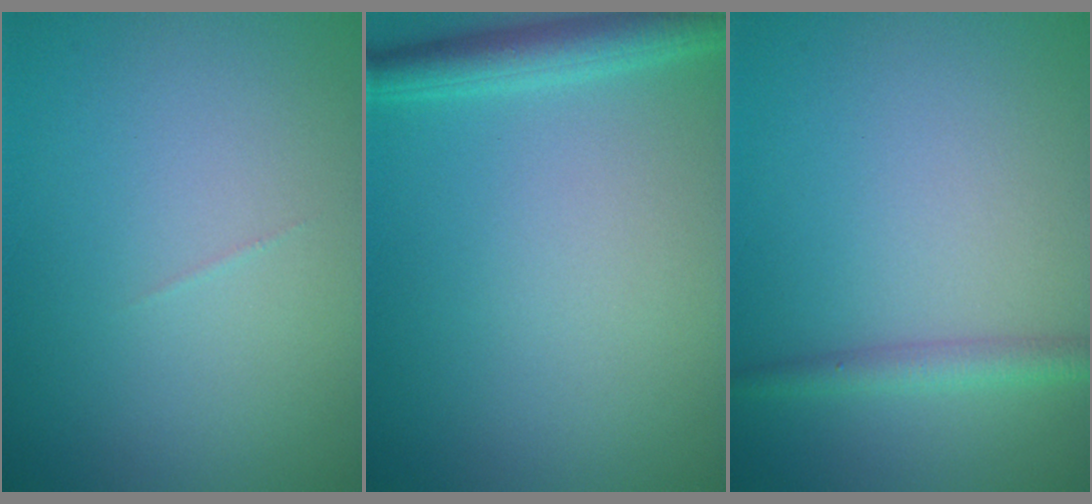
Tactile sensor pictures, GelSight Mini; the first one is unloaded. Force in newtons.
{"total": 3.0, "press": 3.0, "slide": 0.2}
{"total": 2.0, "press": 2.0, "slide": 0.0}